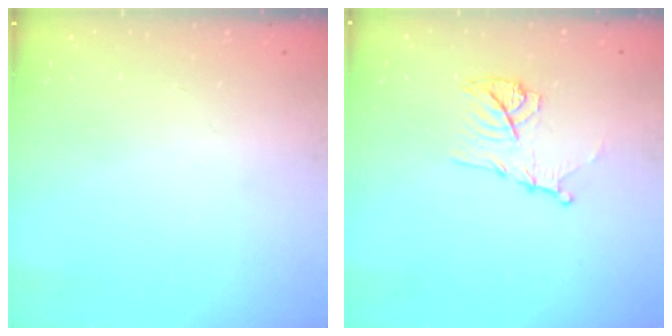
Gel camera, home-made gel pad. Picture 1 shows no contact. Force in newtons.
{"total": 11.4, "press": 11.4, "slide": 0.3}